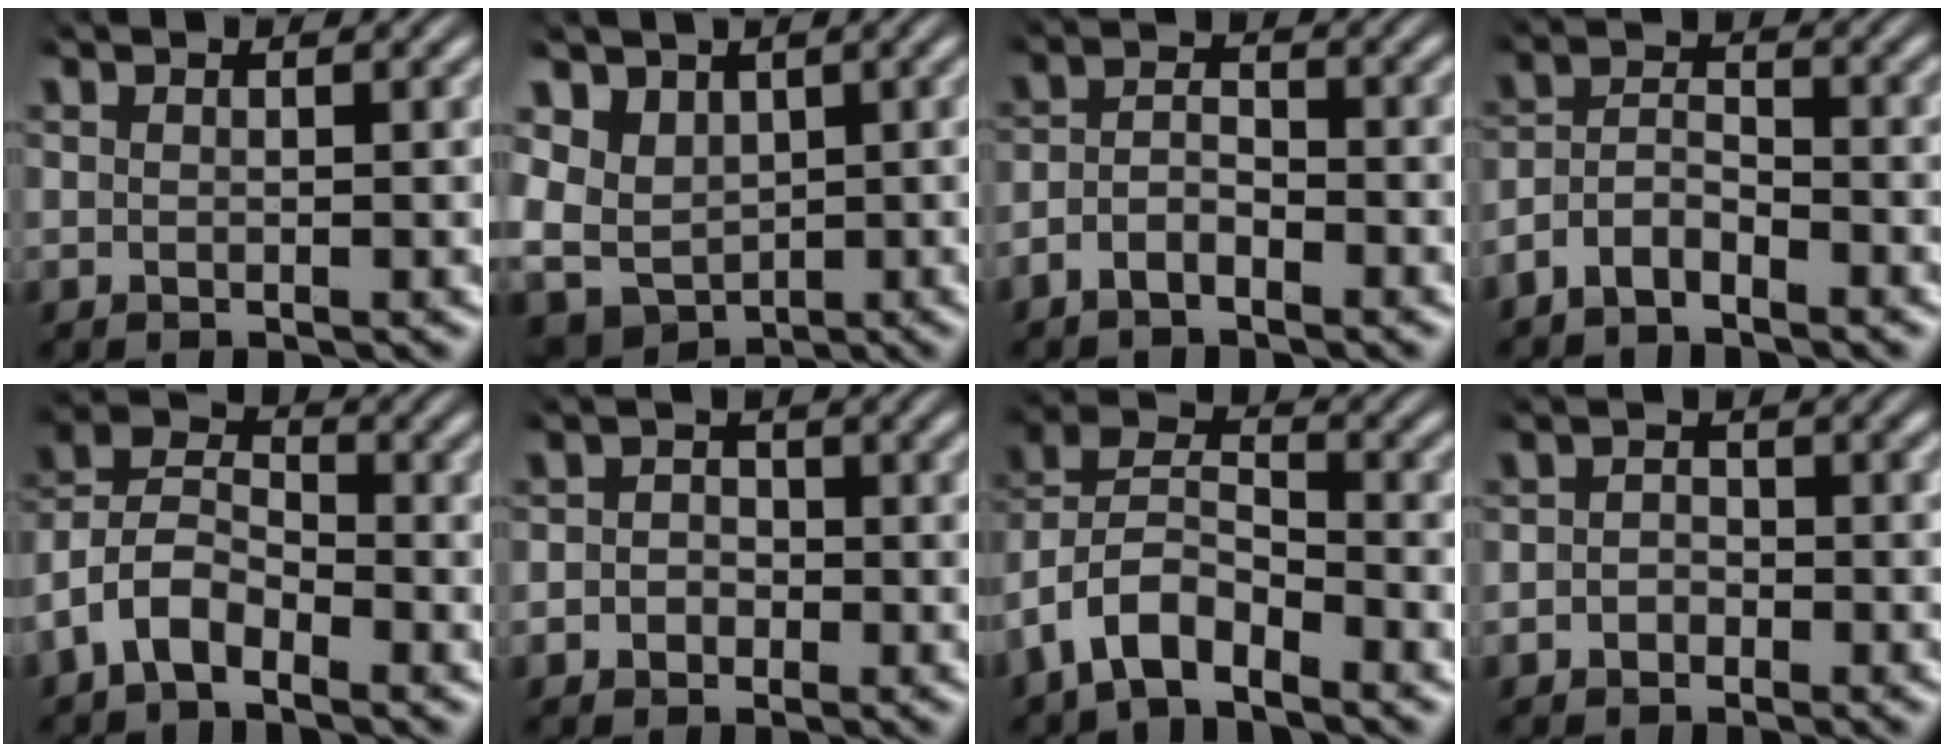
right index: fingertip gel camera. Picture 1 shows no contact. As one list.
[{"total": 9.3, "force": [-0.5, 8.5, 3.7], "torque": [-0.137, -0.060, 0.009]}, {"total": 3.8, "force": [-2.2, 2.6, 1.8], "torque": [-0.036, -0.002, -0.042]}, {"total": 4.8, "force": [-2.7, 3.6, 1.7], "torque": [-0.041, -0.007, -0.055]}, {"total": 8.0, "force": [0.2, 7.1, 3.7], "torque": [-0.109, -0.013, -0.013]}, {"total": 2.6, "force": [-1.0, 2.3, 0.5], "torque": [-0.008, -0.002, -0.025]}, {"total": 7.6, "force": [0.0, 6.6, 3.7], "torque": [-0.112, -0.011, -0.014]}, {"total": 2.1, "force": [-1.2, 1.6, 0.4], "torque": [-0.005, -0.003, -0.024]}]